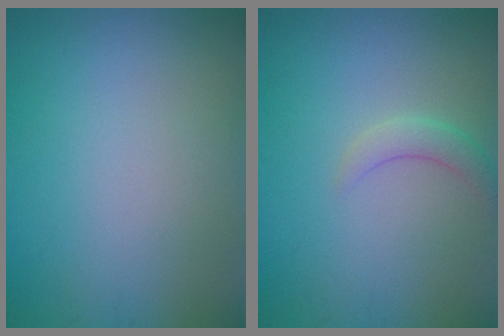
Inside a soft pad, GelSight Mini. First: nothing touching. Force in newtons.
{"total": 1.8, "press": 1.8, "slide": 0.1}